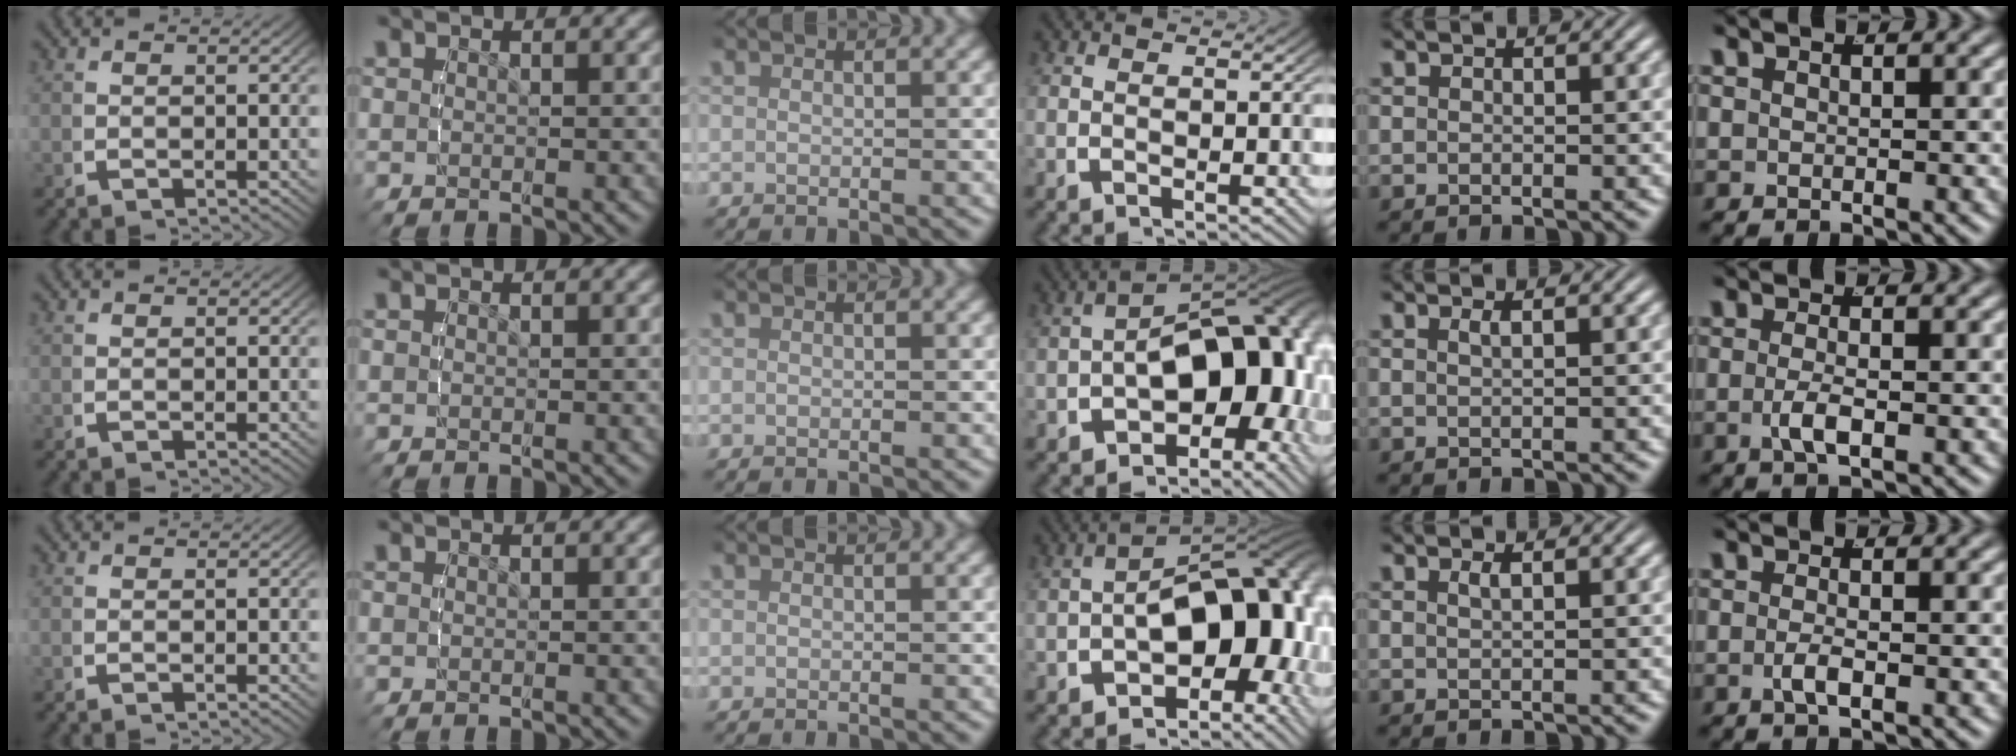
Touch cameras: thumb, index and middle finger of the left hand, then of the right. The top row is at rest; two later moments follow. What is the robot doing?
{"motion": "lift_and_place", "object": "glue stick"}